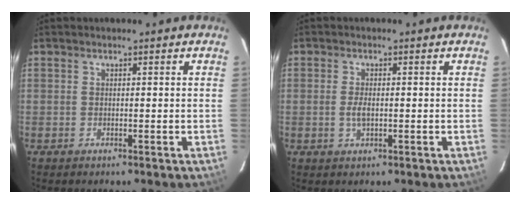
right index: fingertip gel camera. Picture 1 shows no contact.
{"total": 2.4, "force": [-0.3, 1.0, 2.1], "torque": [-0.041, -0.002, -0.005]}